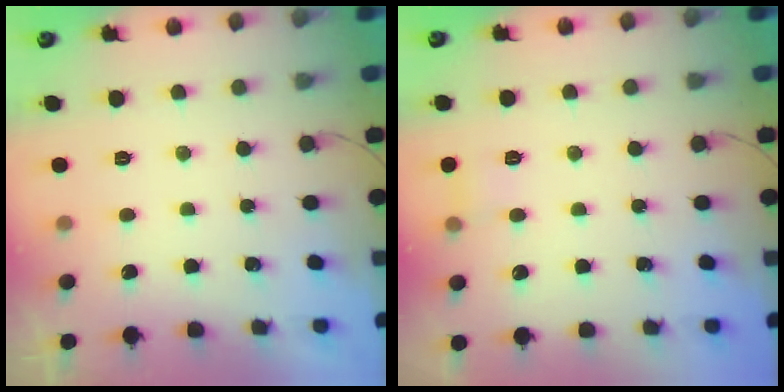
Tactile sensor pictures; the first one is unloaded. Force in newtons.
{"total": 4.3, "press": 4.1, "slide": 1.3}